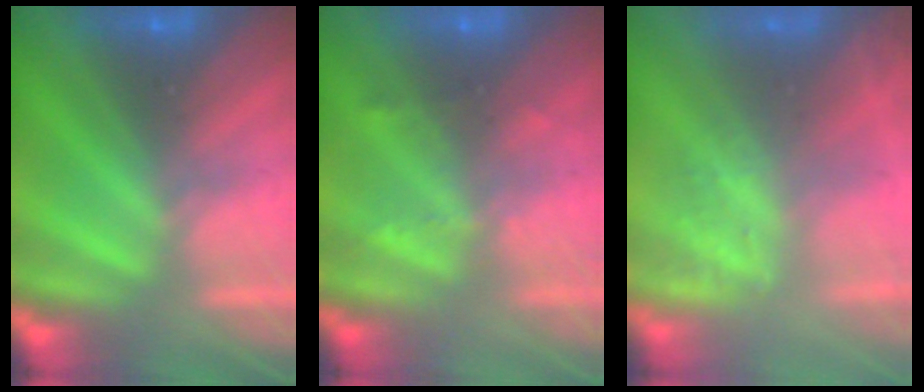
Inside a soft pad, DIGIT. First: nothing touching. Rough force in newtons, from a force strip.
{"total": 2.3}
{"total": 2.6}